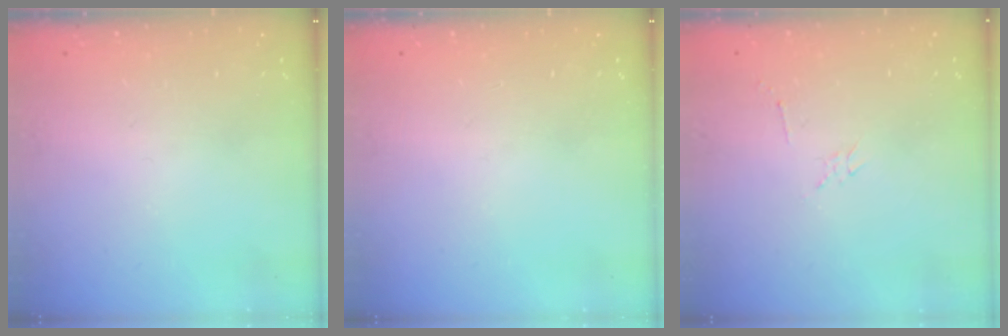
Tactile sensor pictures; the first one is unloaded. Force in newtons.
{"total": 0.0}
{"total": 2.3, "press": 2.3, "slide": 0.4}